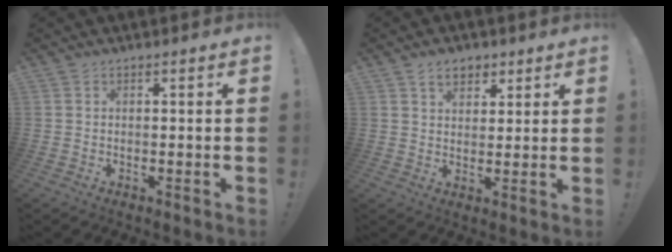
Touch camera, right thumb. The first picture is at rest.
{"total": 5.7, "force": [3.3, 3.8, 2.6], "torque": [-0.041, -0.006, 0.060]}